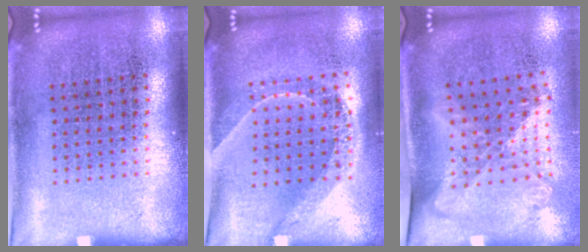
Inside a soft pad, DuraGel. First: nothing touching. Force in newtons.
{"total": 1.6, "press": 1.3, "slide": 0.9}
{"total": 1.7, "press": 1.4, "slide": 1.1}